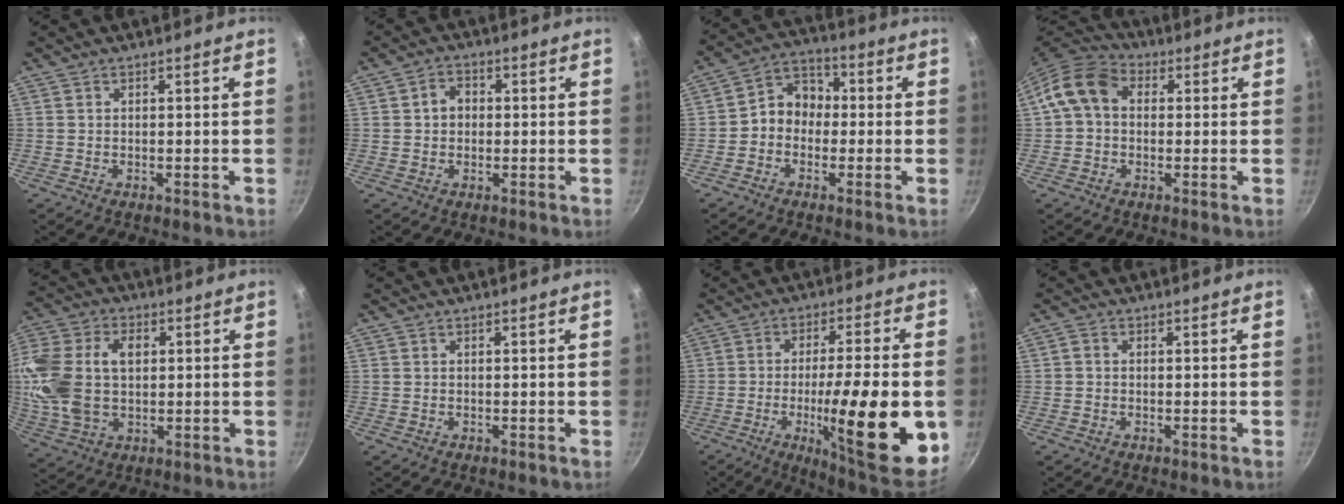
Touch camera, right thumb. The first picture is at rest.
{"total": 3.8, "force": [0.2, 3.2, 2.1], "torque": [-0.014, 0.009, -0.001]}
{"total": 7.5, "force": [-0.9, 6.4, 3.9], "torque": [-0.029, 0.031, -0.038]}
{"total": 9.3, "force": [1.1, 7.2, 5.7], "torque": [-0.088, 0.024, -0.001]}
{"total": 18.2, "force": [2.1, 12.4, 13.2], "torque": [-0.274, 0.017, 0.036]}
{"total": 0.0}
{"total": 23.1, "force": [-4.9, 4.9, 22.0], "torque": [-0.308, 0.004, -0.070]}
{"total": 1.0, "force": [-0.2, 0.8, 0.5], "torque": [-0.012, 0.005, -0.005]}